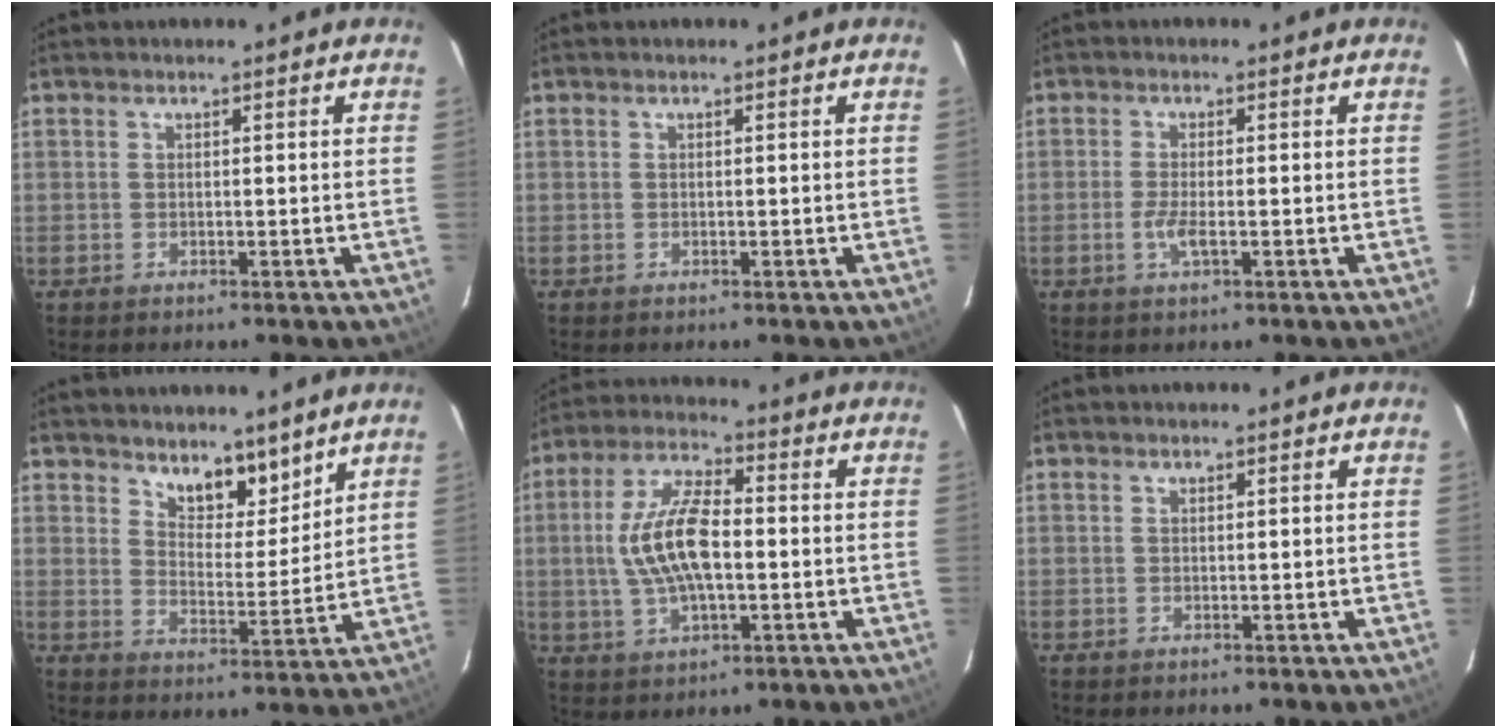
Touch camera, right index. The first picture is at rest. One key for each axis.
{"total": 0.0}
{"total": 2.8, "fx": -0.9, "fy": 0.5, "fz": 2.6, "tx": -0.054, "ty": -0.005, "tz": -0.019}
{"total": 8.2, "fx": 6.5, "fy": 3.4, "fz": 3.6, "tx": -0.043, "ty": -0.012, "tz": 0.107}
{"total": 12.1, "fx": -0.6, "fy": 5.1, "fz": 10.9, "tx": -0.224, "ty": 0.009, "tz": -0.010}
{"total": 0.0}